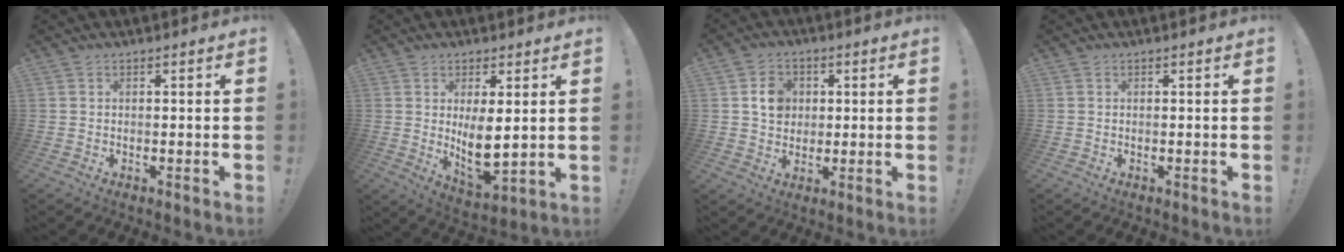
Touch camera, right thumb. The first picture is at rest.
{"total": 9.4, "force": [2.1, 4.1, 8.2], "torque": [-0.129, -0.037, 0.043]}
{"total": 7.3, "force": [1.8, 6.4, 3.1], "torque": [-0.032, 0.000, 0.034]}
{"total": 0.0}